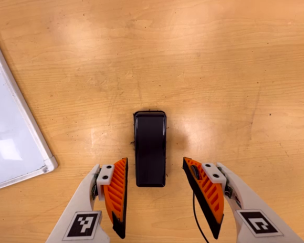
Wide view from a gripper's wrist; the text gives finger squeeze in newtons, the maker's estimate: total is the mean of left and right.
{"total": 0.0}